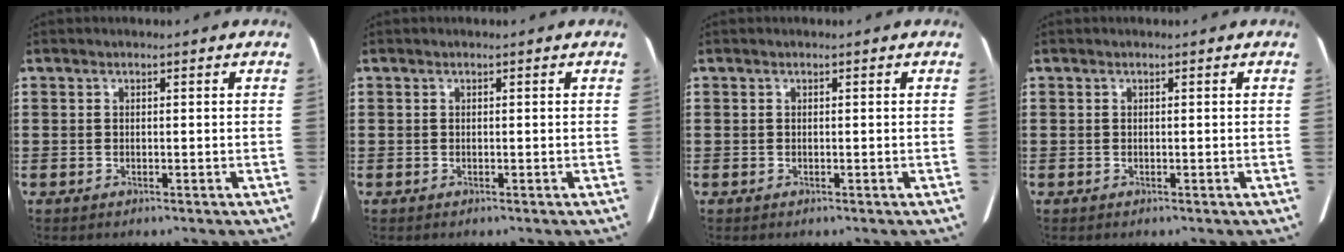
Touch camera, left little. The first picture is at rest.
{"total": 0.0}
{"total": 0.0}
{"total": 0.0}